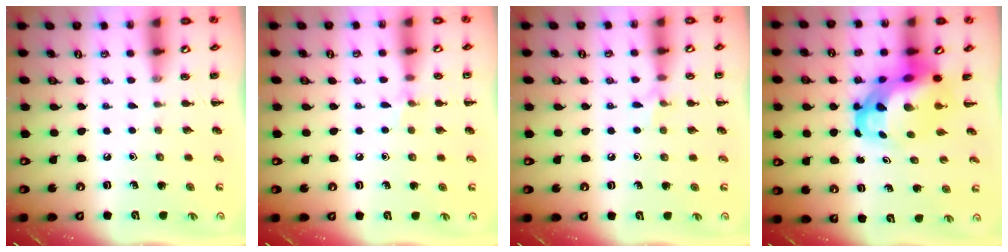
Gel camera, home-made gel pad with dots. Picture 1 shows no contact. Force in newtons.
{"total": 5.3, "press": 5.0, "slide": 1.8}
{"total": 5.5, "press": 5.2, "slide": 1.8}
{"total": 7.4, "press": 7.1, "slide": 2.0}